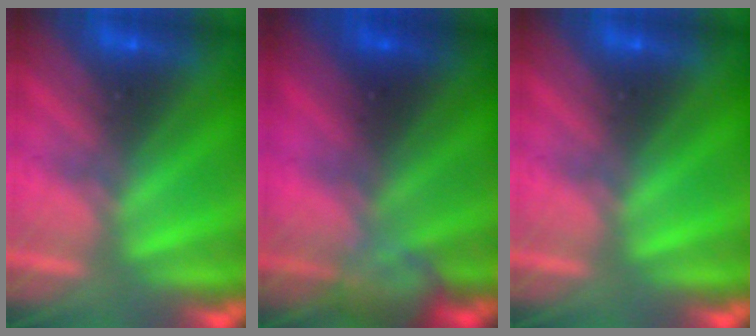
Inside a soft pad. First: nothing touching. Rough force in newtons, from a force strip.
{"total": 9.5}
{"total": 0.0}